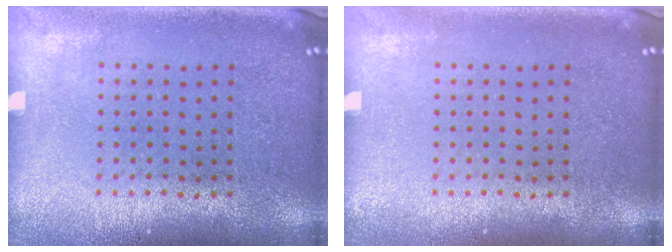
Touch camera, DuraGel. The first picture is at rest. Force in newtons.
{"total": 0.0}